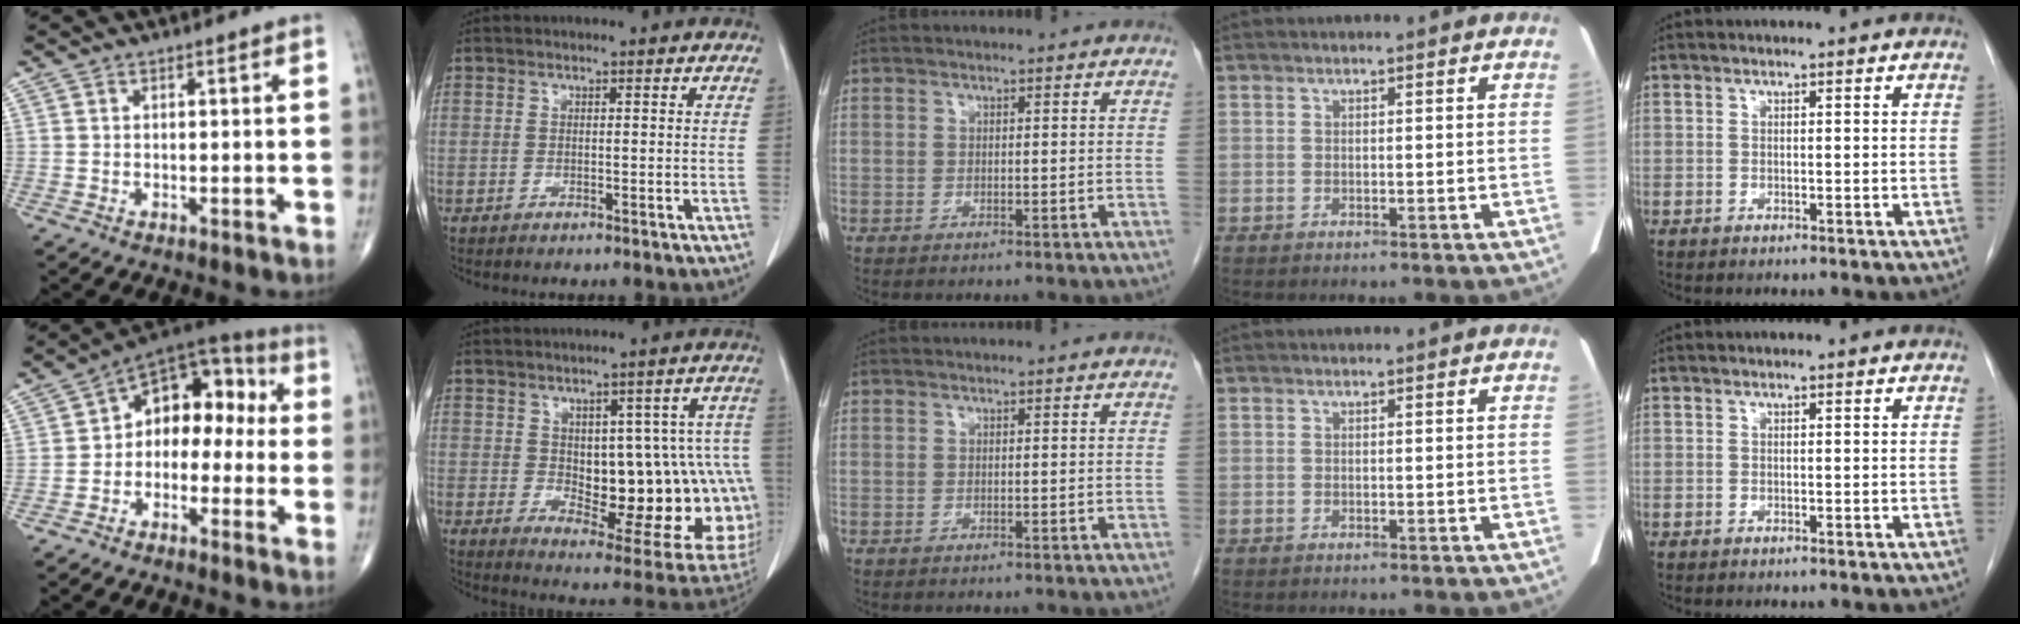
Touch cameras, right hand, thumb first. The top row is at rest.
{"thumb": {"total": 12.5, "force": [-0.8, 8.7, 9.0], "torque": [-0.082, 0.053, -0.034]}, "index": {"total": 19.4, "force": [-0.9, 8.8, 17.2], "torque": [-0.158, 0.024, 0.021]}}